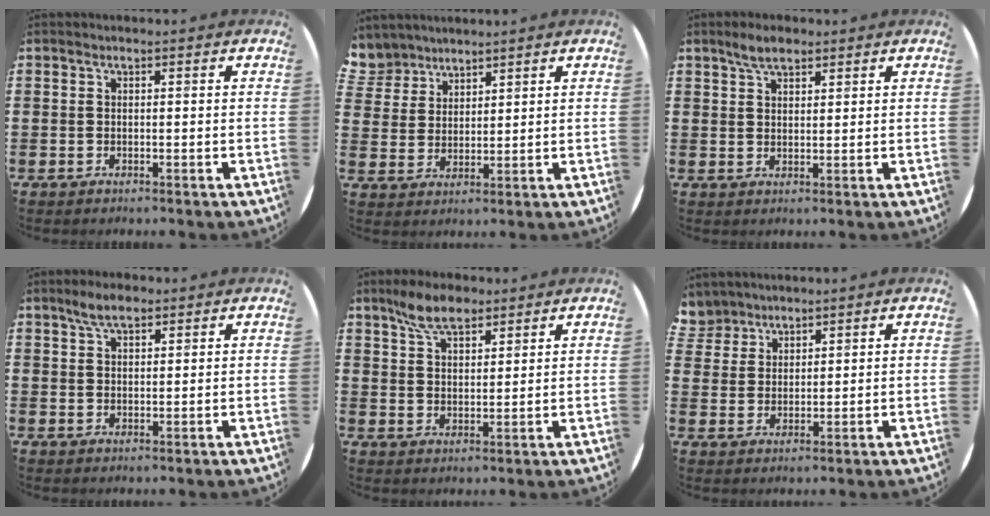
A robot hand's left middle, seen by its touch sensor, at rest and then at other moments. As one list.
[{"total": 4.5, "force": [4.1, 2.0, -0.4], "torque": [-0.007, -0.012, 0.079]}, {"total": 3.4, "force": [2.7, 1.4, 1.5], "torque": [-0.024, 0.005, 0.048]}, {"total": 3.5, "force": [2.7, 1.3, 1.8], "torque": [-0.032, 0.005, 0.048]}, {"total": 6.3, "force": [5.0, 2.6, 2.9], "torque": [-0.061, -0.003, 0.090]}, {"total": 4.1, "force": [3.7, 1.8, -0.4], "torque": [-0.006, -0.009, 0.072]}]